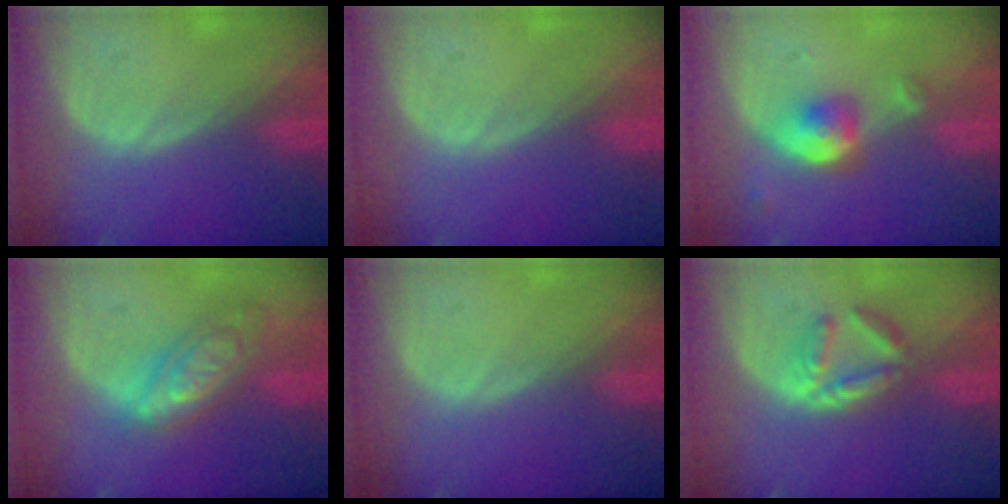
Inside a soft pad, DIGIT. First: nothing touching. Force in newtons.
{"total": 0.0}
{"total": 5.1, "press": 4.7, "slide": 2.1}
{"total": 7.5, "press": 7.5, "slide": 0.5}
{"total": 0.0}
{"total": 5.0, "press": 5.0, "slide": 0.8}